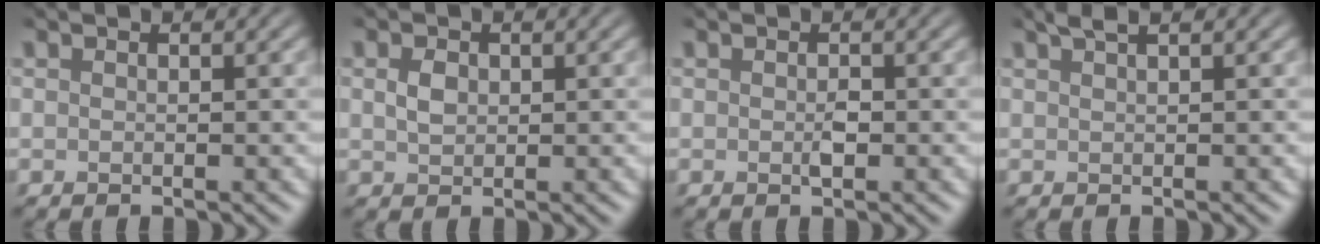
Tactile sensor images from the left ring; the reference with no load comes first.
{"total": 1.4, "force": [0.2, 1.1, 0.9], "torque": [-0.022, 0.002, 0.004]}
{"total": 1.0, "force": [-0.4, 0.4, 0.8], "torque": [-0.017, 0.000, -0.008]}
{"total": 1.7, "force": [1.1, 0.4, 1.3], "torque": [-0.010, 0.006, 0.012]}